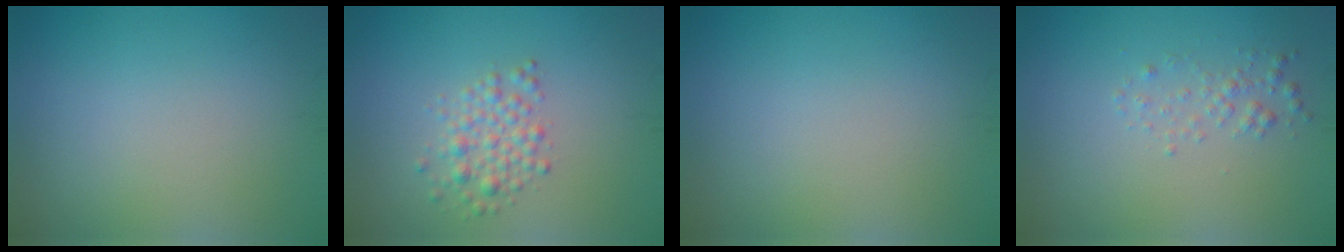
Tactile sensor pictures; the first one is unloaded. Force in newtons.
{"total": 2.5, "press": 2.5, "slide": 0.1}
{"total": 0.0}
{"total": 1.3, "press": 1.3, "slide": 0.0}